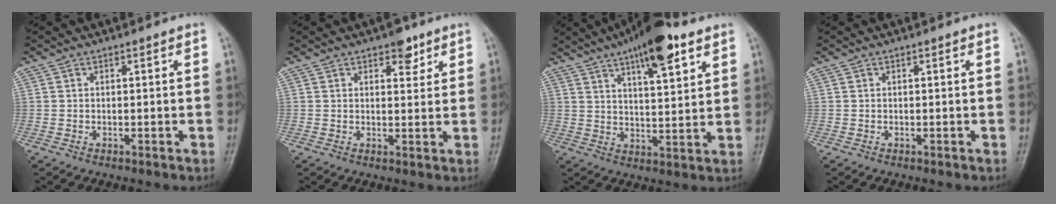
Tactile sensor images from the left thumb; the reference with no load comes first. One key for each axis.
{"total": 4.0, "fx": 2.5, "fy": 2.1, "fz": 2.4, "tx": -0.010, "ty": -0.012, "tz": 0.033}
{"total": 14.3, "fx": 8.4, "fy": 4.3, "fz": 10.7, "tx": -0.145, "ty": -0.029, "tz": 0.130}
{"total": 0.0}